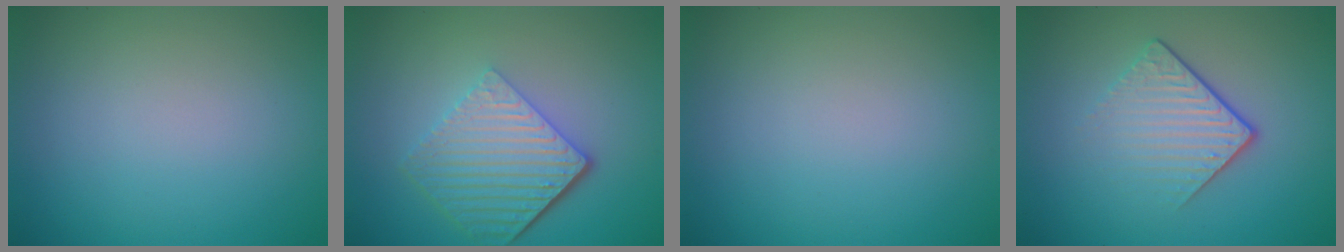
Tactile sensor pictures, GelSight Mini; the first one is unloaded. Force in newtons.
{"total": 6.0, "press": 4.2, "slide": 4.3}
{"total": 0.0}
{"total": 4.0, "press": 2.5, "slide": 3.2}